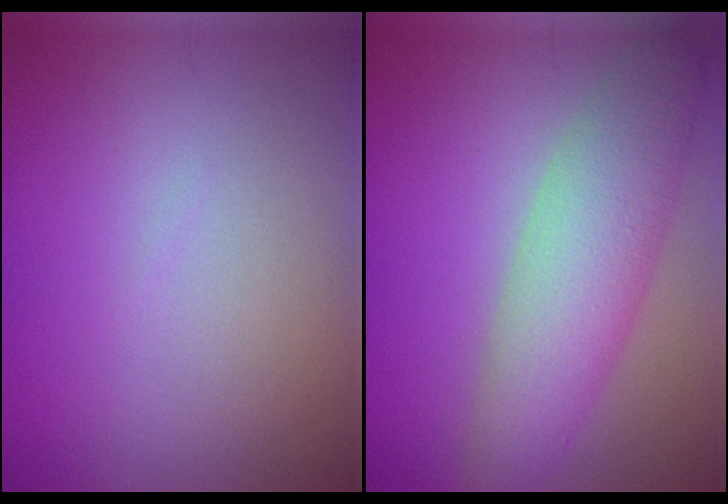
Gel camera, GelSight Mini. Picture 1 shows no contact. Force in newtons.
{"total": 6.2, "press": 6.2, "slide": 0.3}